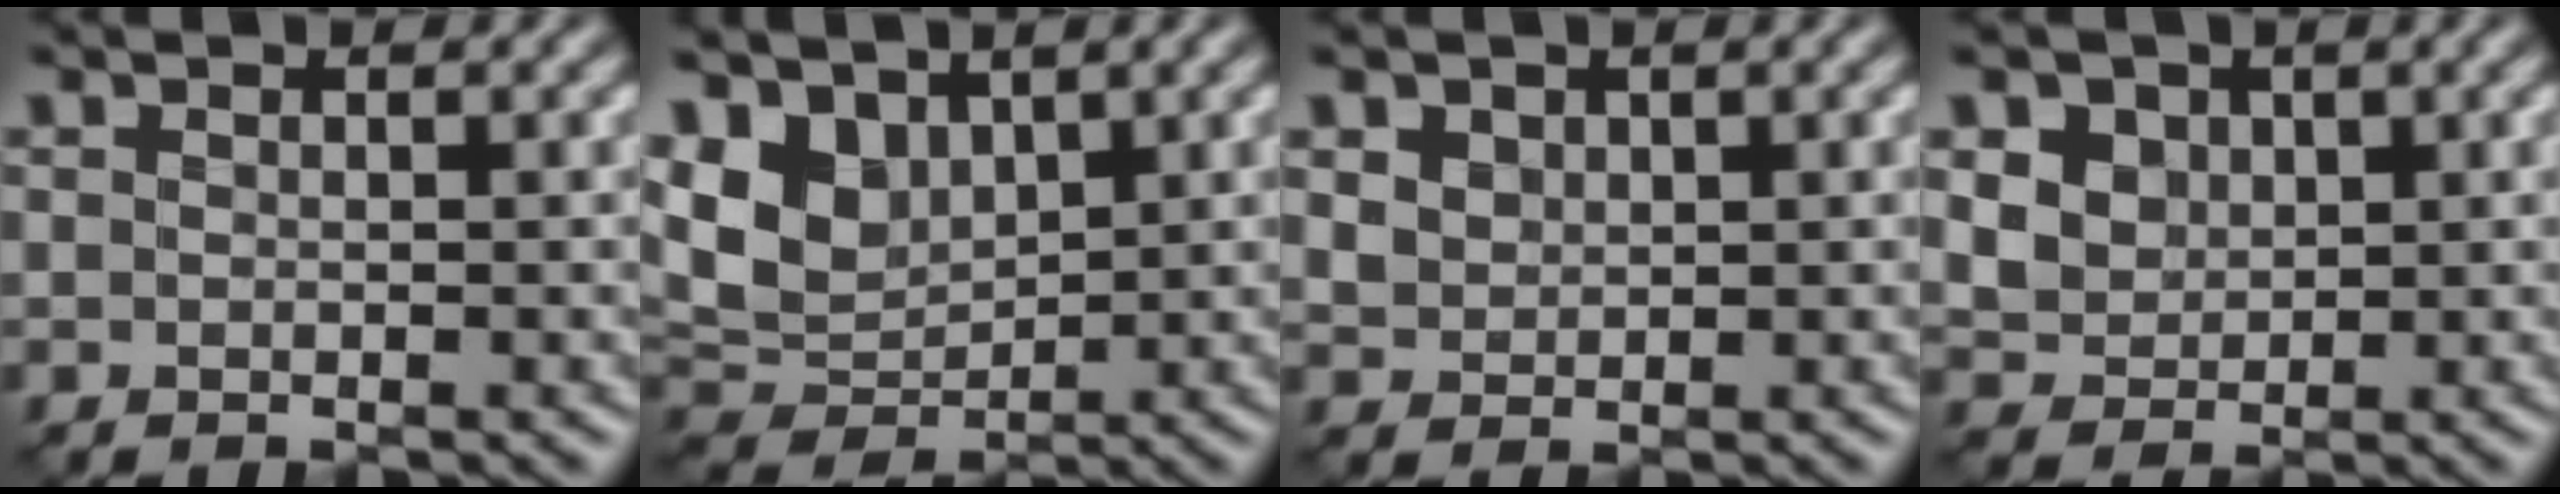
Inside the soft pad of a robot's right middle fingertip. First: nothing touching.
{"total": 5.7, "force": [2.2, 4.1, 3.3], "torque": [-0.075, -0.003, 0.038]}
{"total": 2.1, "force": [1.1, 1.6, 0.8], "torque": [-0.026, -0.005, 0.028]}
{"total": 5.2, "force": [2.0, 4.2, 2.3], "torque": [-0.063, 0.007, 0.036]}